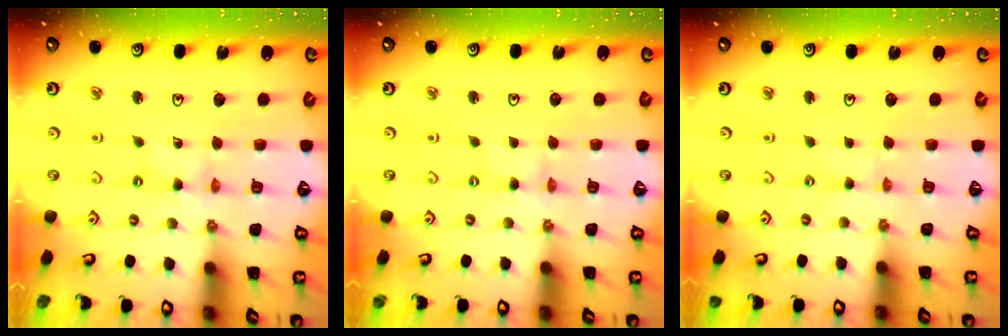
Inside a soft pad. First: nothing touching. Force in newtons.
{"total": 0.0}
{"total": 0.5, "press": 0.5, "slide": 0.1}